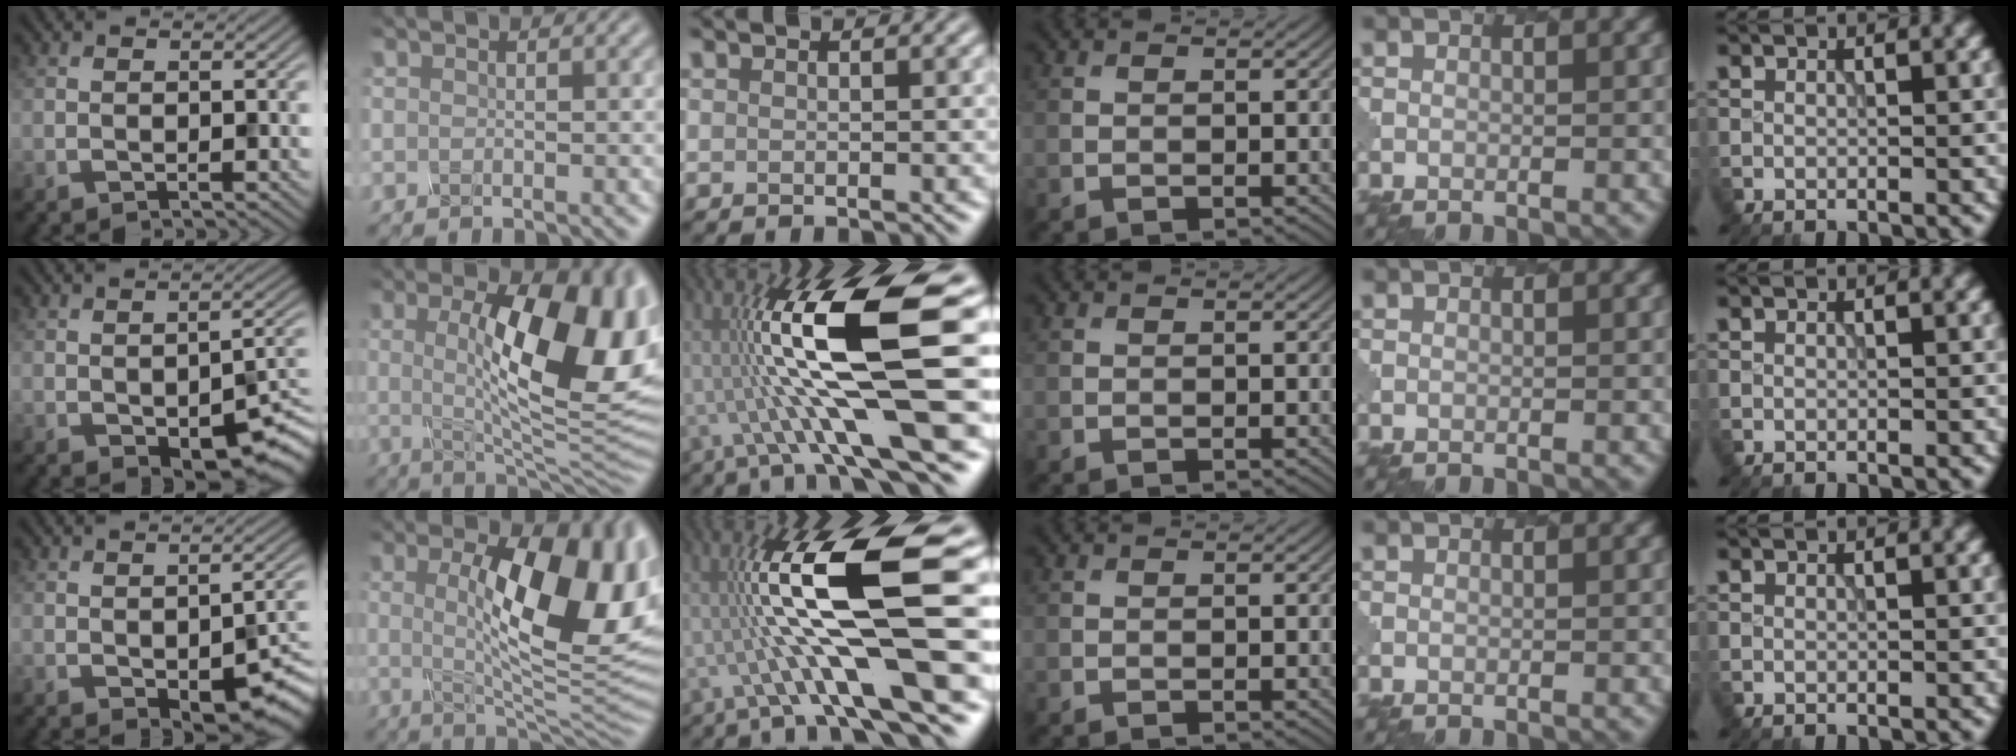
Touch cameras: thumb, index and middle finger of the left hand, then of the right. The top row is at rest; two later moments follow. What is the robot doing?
{"motion": "pour", "object": "mug"}